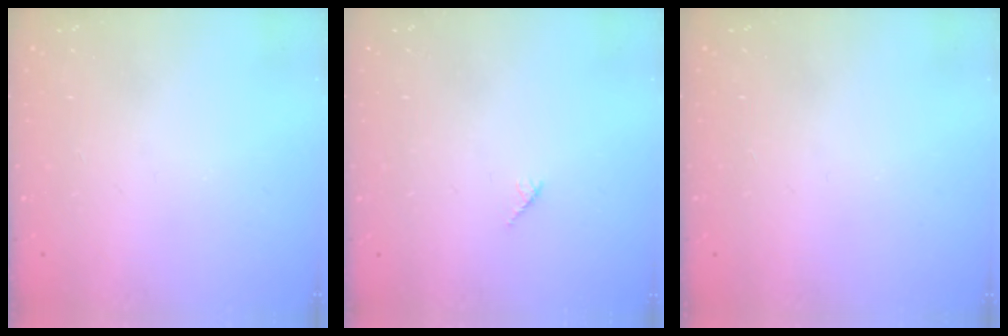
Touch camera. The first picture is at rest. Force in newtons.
{"total": 4.2, "press": 4.1, "slide": 0.7}
{"total": 0.0}